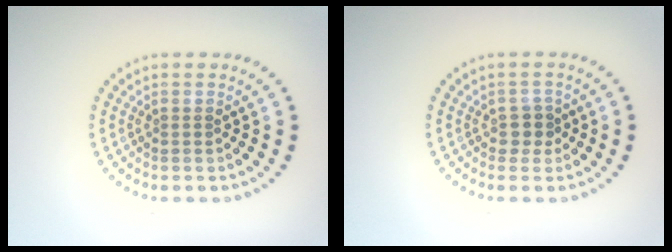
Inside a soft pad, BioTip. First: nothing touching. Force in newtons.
{"total": 1.7, "press": 1.4, "slide": 1.0}